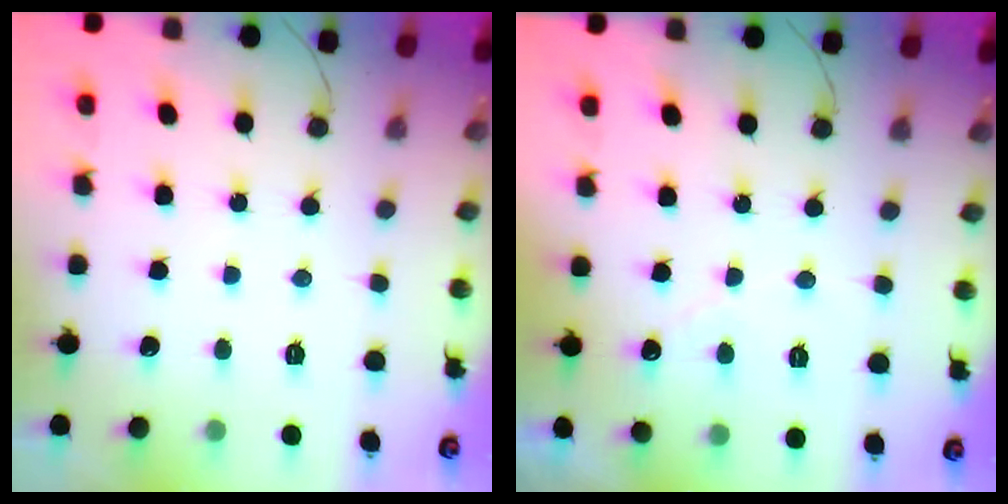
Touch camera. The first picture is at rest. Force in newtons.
{"total": 2.7, "press": 2.7, "slide": 0.0}